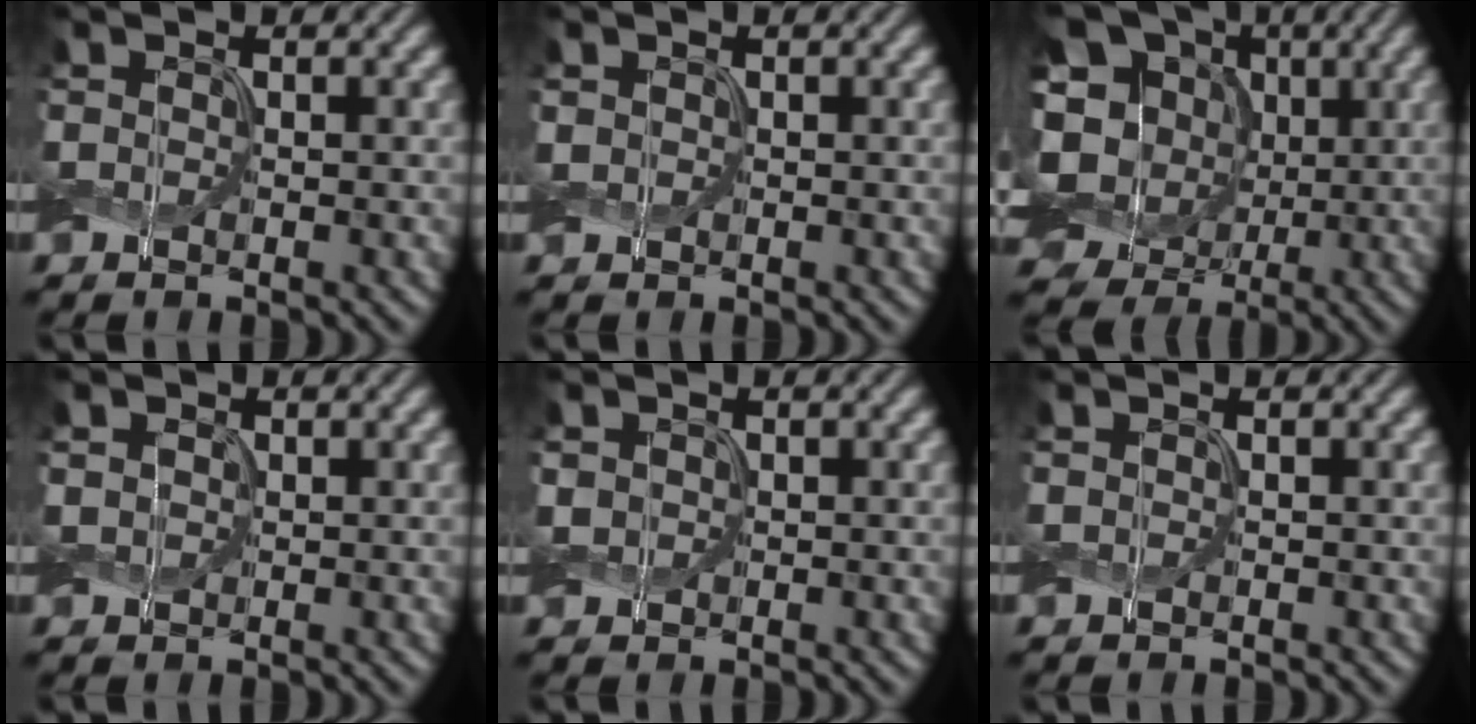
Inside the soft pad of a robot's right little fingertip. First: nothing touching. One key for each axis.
{"total": 0.5, "fx": 0.2, "fy": 0.5, "fz": 0.1, "tx": -0.005, "ty": 0.000, "tz": 0.003}
{"total": 17.6, "fx": -0.7, "fy": 15.4, "fz": 8.5, "tx": -0.217, "ty": 0.010, "tz": -0.022}
{"total": 1.2, "fx": 0.3, "fy": 1.0, "fz": 0.4, "tx": -0.014, "ty": 0.000, "tz": 0.002}
{"total": 1.0, "fx": 0.2, "fy": 0.9, "fz": 0.3, "tx": -0.011, "ty": 0.001, "tz": 0.001}
{"total": 0.0}